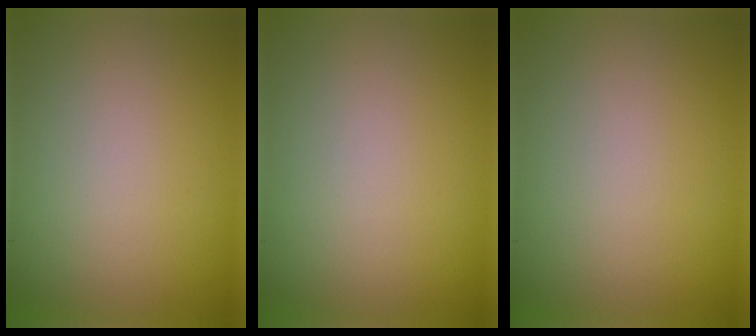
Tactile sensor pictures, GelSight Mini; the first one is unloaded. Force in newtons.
{"total": 0.0}
{"total": 0.0}